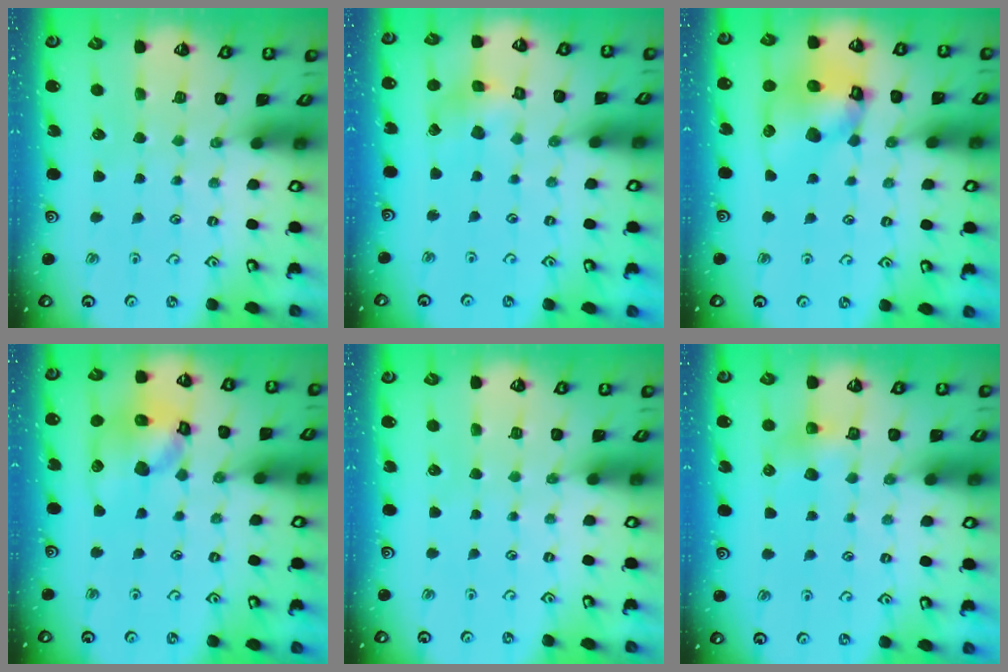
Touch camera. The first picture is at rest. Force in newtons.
{"total": 5.9, "press": 5.9, "slide": 0.5}
{"total": 13.3, "press": 13.1, "slide": 1.8}
{"total": 14.4, "press": 14.3, "slide": 2.1}
{"total": 0.0}
{"total": 5.1, "press": 5.1, "slide": 0.4}